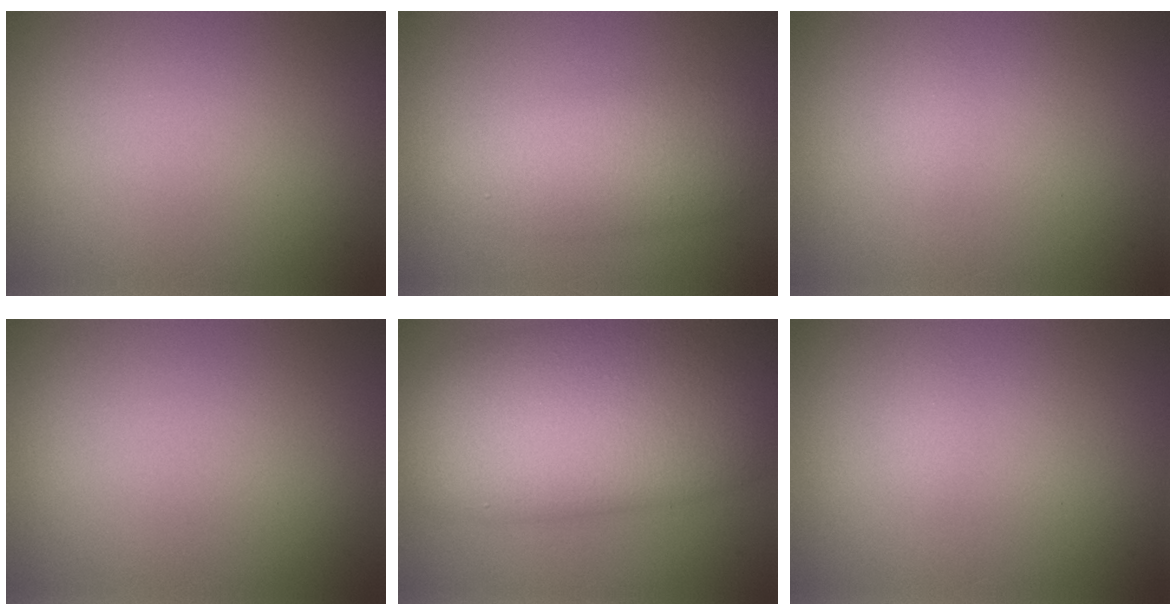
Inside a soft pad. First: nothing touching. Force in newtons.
{"total": 4.4, "press": 4.4, "slide": 0.3}
{"total": 0.5, "press": 0.5, "slide": 0.1}
{"total": 0.0}
{"total": 14.3, "press": 14.2, "slide": 0.7}
{"total": 0.5, "press": 0.5, "slide": 0.1}